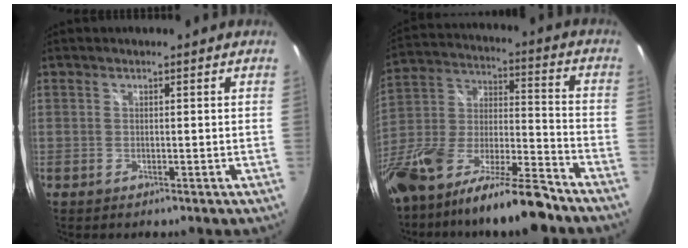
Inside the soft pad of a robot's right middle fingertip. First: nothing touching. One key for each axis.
{"total": 20.4, "fx": -14.3, "fy": 5.1, "fz": 13.6, "tx": -0.265, "ty": -0.027, "tz": -0.248}